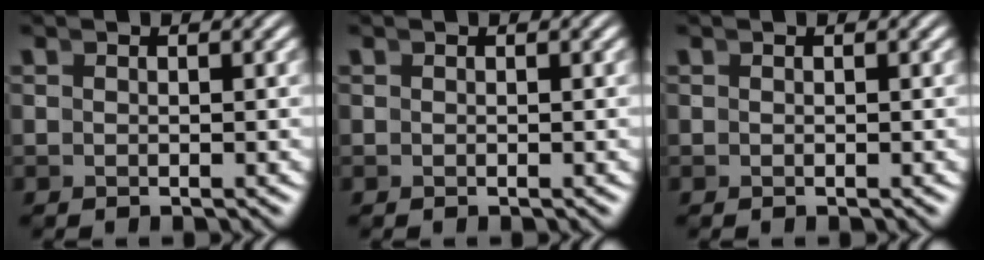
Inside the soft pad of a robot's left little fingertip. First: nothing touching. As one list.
[{"total": 0.0}, {"total": 0.0}]